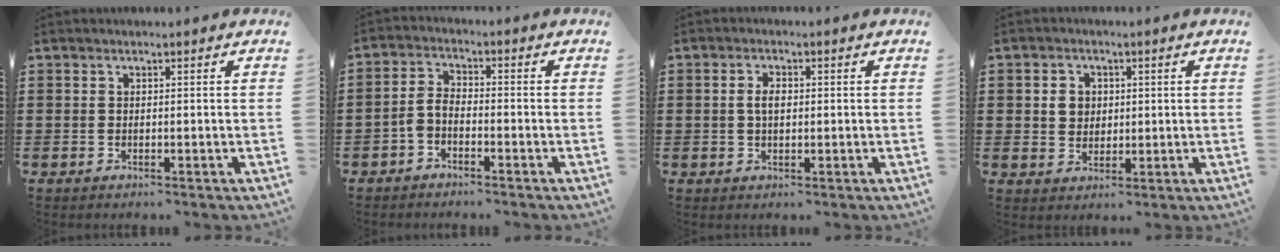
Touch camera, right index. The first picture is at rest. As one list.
[{"total": 3.0, "force": [-2.2, 1.2, 1.7], "torque": [-0.046, 0.005, -0.049]}, {"total": 2.4, "force": [0.1, 1.2, 2.1], "torque": [-0.043, 0.006, -0.001]}, {"total": 3.1, "force": [0.5, 2.8, 1.3], "torque": [-0.036, 0.011, 0.005]}]